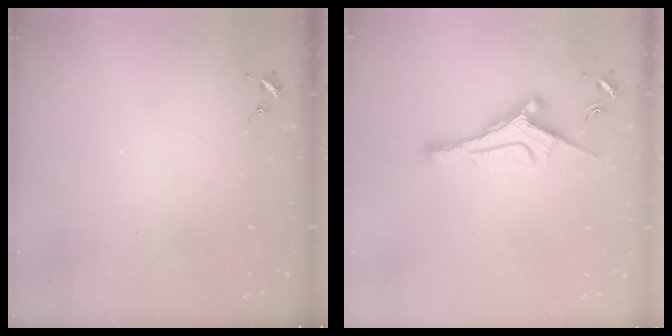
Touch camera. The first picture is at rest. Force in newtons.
{"total": 9.9, "press": 9.9, "slide": 1.3}